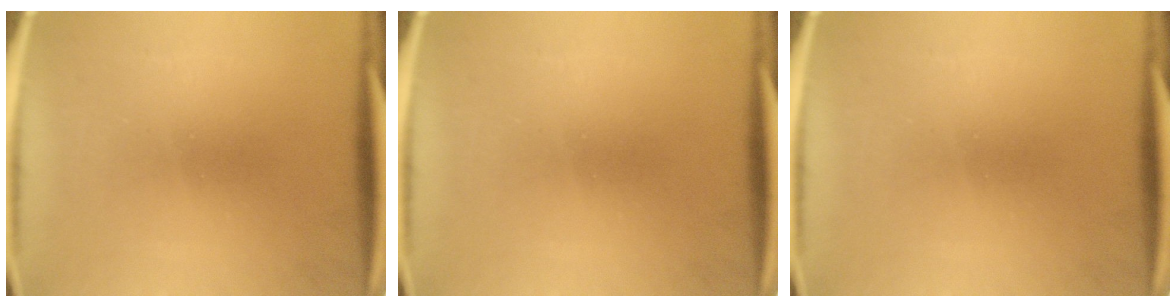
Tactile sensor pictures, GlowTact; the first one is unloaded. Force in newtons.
{"total": 0.0}
{"total": 0.0}